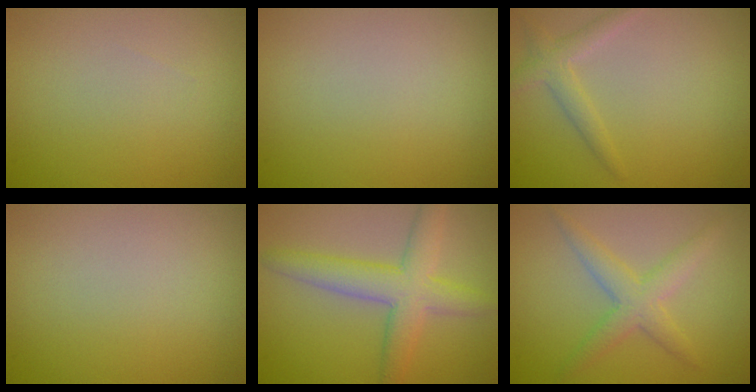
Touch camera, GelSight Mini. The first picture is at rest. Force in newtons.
{"total": 0.0}
{"total": 1.9, "press": 1.9, "slide": 0.0}
{"total": 0.0}
{"total": 5.4, "press": 5.3, "slide": 0.4}
{"total": 2.3, "press": 2.3, "slide": 0.1}